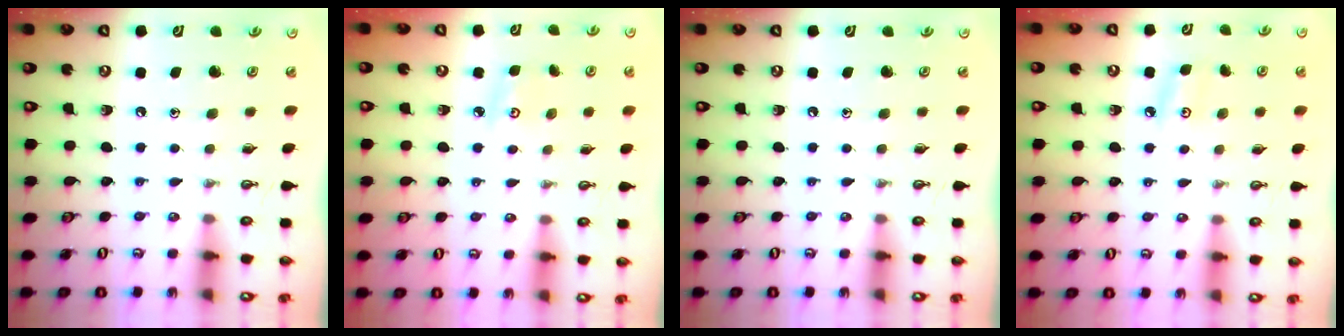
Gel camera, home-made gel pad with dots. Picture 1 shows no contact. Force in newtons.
{"total": 3.6, "press": 3.6, "slide": 0.4}
{"total": 0.0}
{"total": 4.5, "press": 4.5, "slide": 0.6}